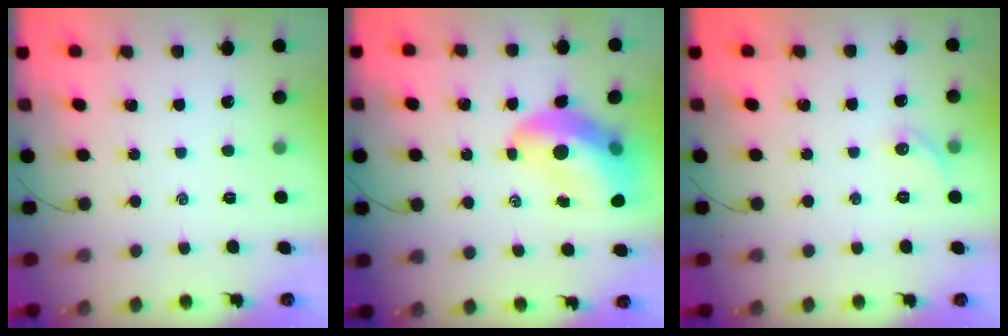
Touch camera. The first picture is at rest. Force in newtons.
{"total": 13.3, "press": 12.6, "slide": 4.0}
{"total": 4.9, "press": 4.7, "slide": 1.3}